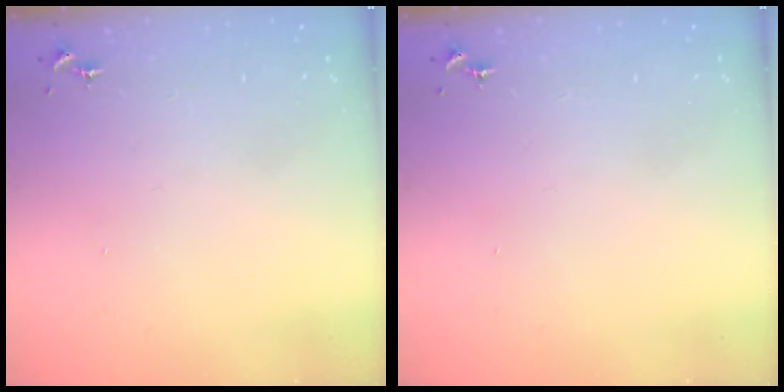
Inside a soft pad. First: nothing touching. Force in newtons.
{"total": 0.0}